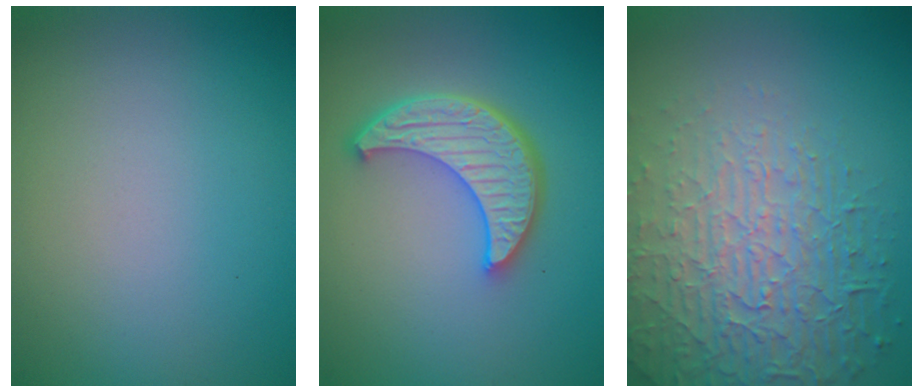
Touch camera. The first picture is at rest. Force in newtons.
{"total": 5.7, "press": 4.3, "slide": 3.7}
{"total": 7.0, "press": 5.3, "slide": 4.6}